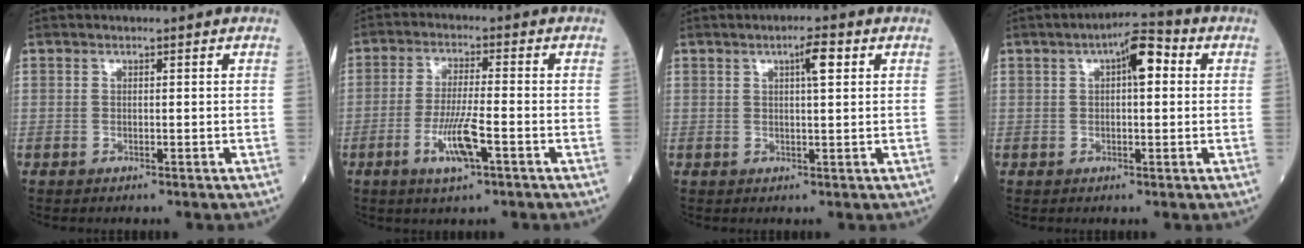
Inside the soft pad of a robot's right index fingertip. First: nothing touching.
{"total": 6.9, "force": [-2.8, 0.6, 6.3], "torque": [-0.129, -0.007, -0.049]}
{"total": 3.2, "force": [1.3, 0.3, 2.9], "torque": [-0.050, 0.005, 0.020]}
{"total": 5.7, "force": [1.6, 1.7, 5.2], "torque": [-0.081, 0.022, 0.019]}